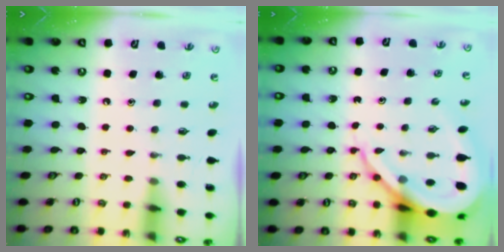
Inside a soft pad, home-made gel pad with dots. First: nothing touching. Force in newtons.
{"total": 12.9, "press": 12.8, "slide": 1.5}